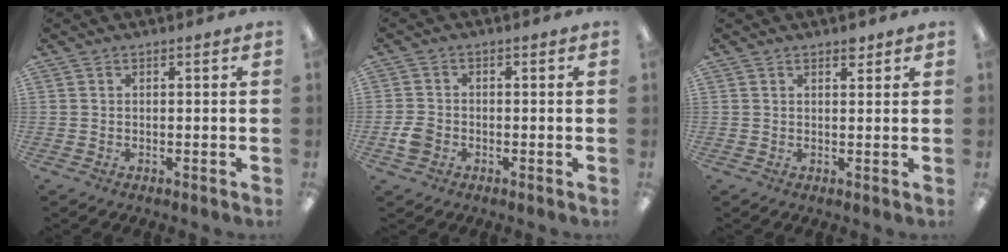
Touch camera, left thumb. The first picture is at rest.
{"total": 3.7, "force": [-1.3, 2.9, 1.8], "torque": [-0.036, 0.006, -0.025]}
{"total": 1.9, "force": [1.6, 0.8, 0.8], "torque": [-0.003, -0.007, 0.025]}